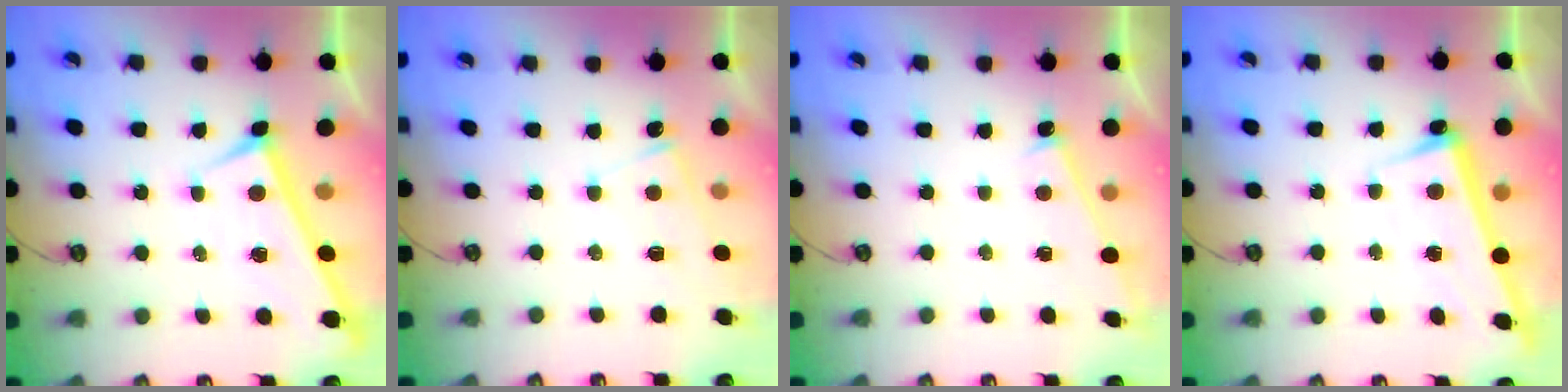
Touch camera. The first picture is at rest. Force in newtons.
{"total": 2.1, "press": 2.0, "slide": 0.3}
{"total": 7.0, "press": 7.0, "slide": 0.2}
{"total": 2.6, "press": 2.5, "slide": 0.7}